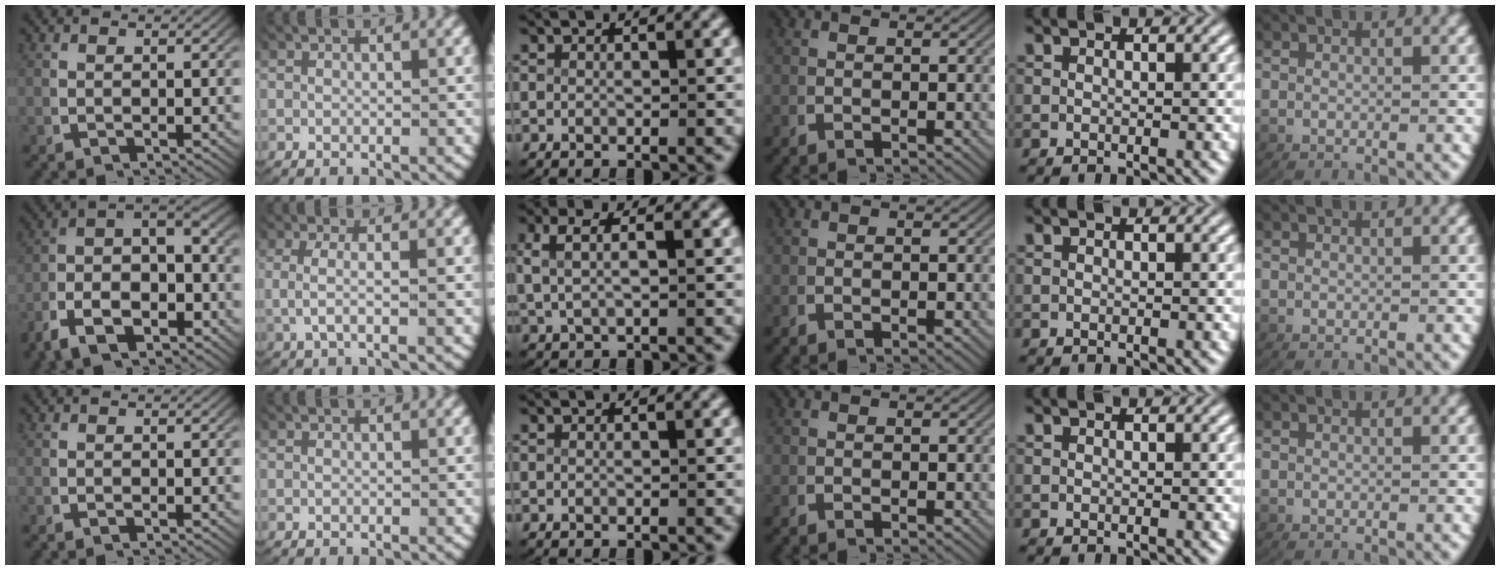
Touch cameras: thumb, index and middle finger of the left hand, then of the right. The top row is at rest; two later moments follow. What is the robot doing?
{"motion": "lift_and_place", "object": "towel"}